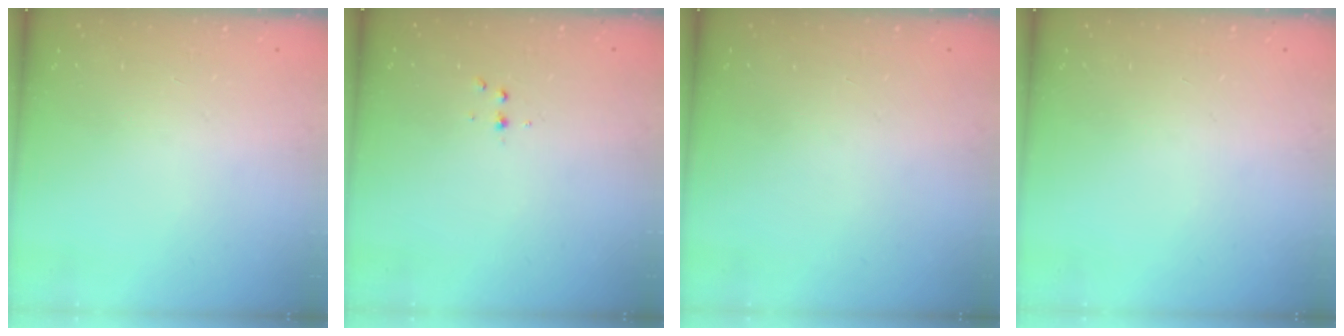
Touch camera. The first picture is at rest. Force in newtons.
{"total": 3.2, "press": 3.1, "slide": 0.4}
{"total": 0.0}
{"total": 0.0}